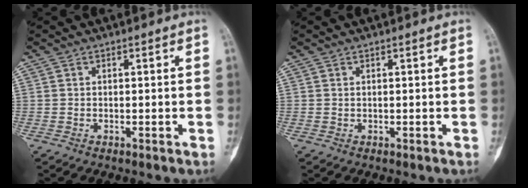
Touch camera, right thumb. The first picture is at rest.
{"total": 0.0}